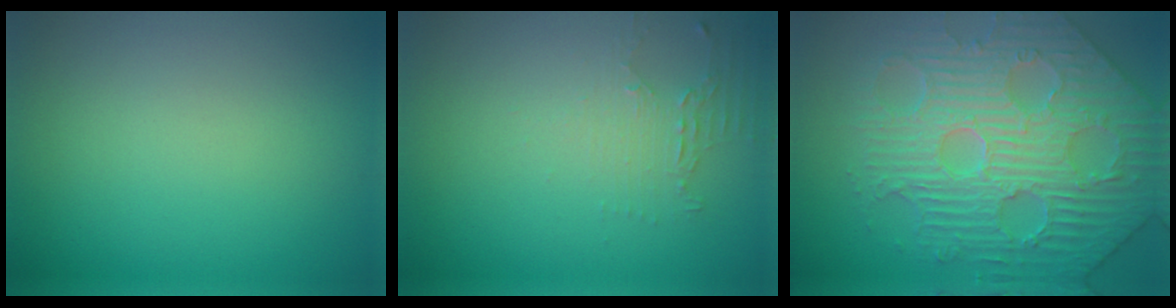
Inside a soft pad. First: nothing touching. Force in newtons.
{"total": 1.9, "press": 1.3, "slide": 1.4}
{"total": 7.6, "press": 6.3, "slide": 4.3}